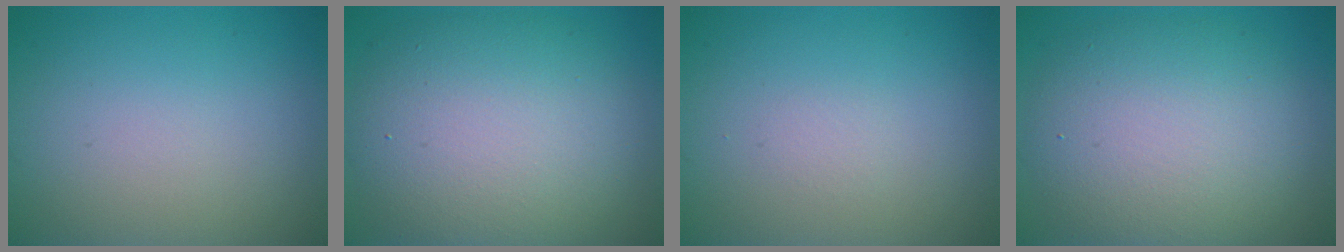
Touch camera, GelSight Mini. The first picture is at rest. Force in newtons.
{"total": 10.5, "press": 10.5, "slide": 0.4}
{"total": 0.5, "press": 0.5, "slide": 0.1}
{"total": 8.5, "press": 8.5, "slide": 0.5}